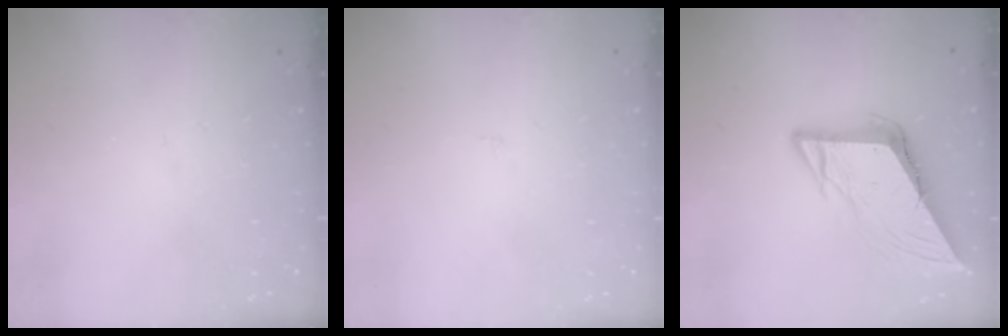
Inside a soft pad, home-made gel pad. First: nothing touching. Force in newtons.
{"total": 1.6, "press": 1.6, "slide": 0.1}
{"total": 10.7, "press": 10.6, "slide": 1.3}